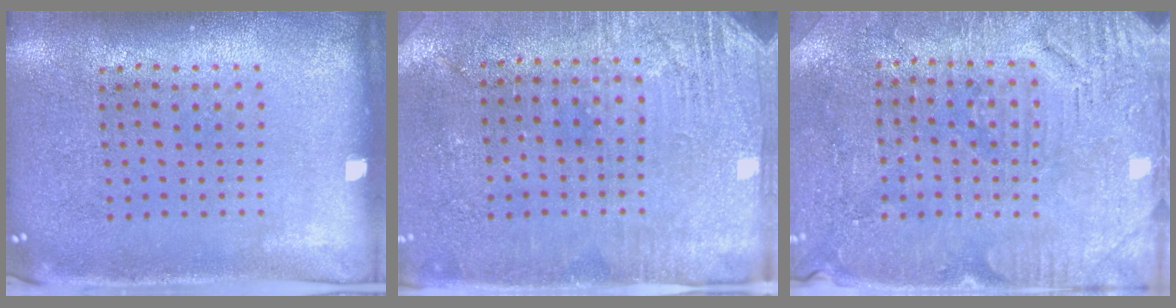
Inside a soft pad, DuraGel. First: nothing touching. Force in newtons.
{"total": 2.8, "press": 2.5, "slide": 1.2}
{"total": 3.0, "press": 2.9, "slide": 0.6}